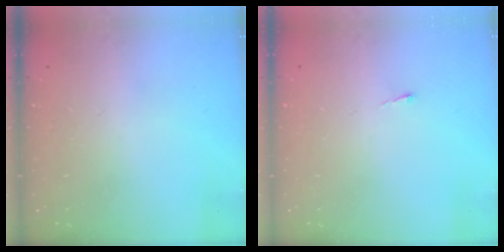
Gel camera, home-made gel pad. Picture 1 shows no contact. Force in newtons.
{"total": 2.7, "press": 2.7, "slide": 0.4}